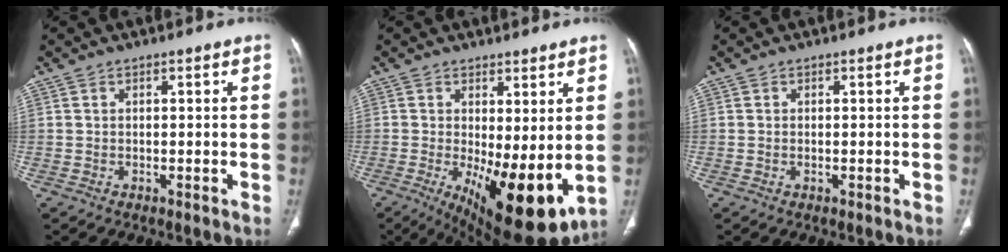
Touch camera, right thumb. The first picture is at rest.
{"total": 14.5, "force": [-1.6, 5.2, 13.5], "torque": [-0.205, -0.034, -0.004]}
{"total": 0.0}